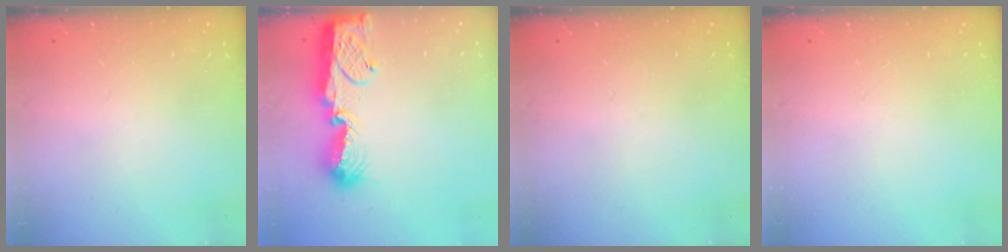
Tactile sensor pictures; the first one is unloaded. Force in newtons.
{"total": 15.7, "press": 15.6, "slide": 1.3}
{"total": 0.0}
{"total": 0.0}